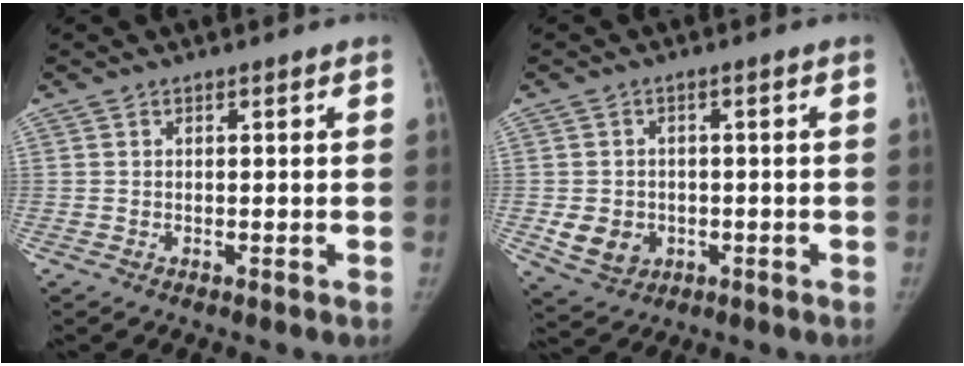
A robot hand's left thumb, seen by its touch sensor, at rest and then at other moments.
{"total": 6.3, "force": [-1.5, 5.3, 3.0], "torque": [-0.035, 0.008, -0.012]}